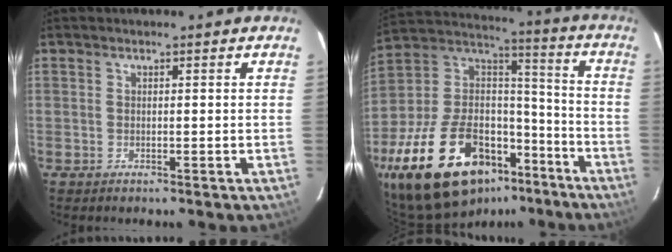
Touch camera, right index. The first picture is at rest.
{"total": 27.8, "force": [-17.0, 14.0, 16.9], "torque": [-0.333, 0.015, -0.272]}